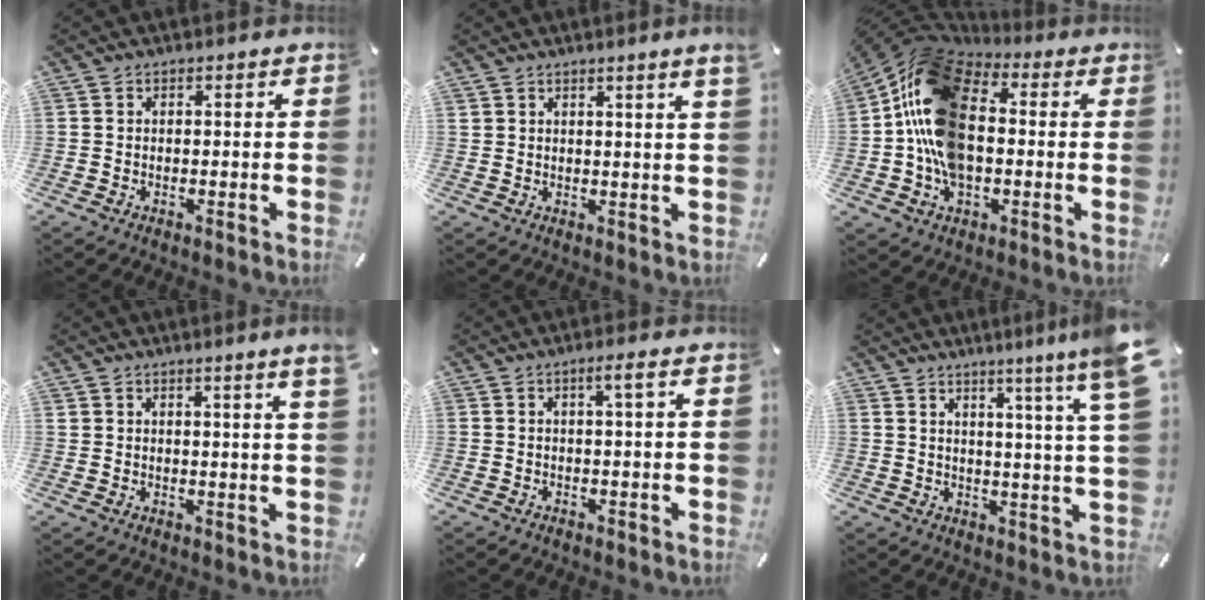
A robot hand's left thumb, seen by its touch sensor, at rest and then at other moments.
{"total": 2.5, "force": [1.8, -0.2, 1.8], "torque": [-0.028, -0.007, 0.031]}
{"total": 19.3, "force": [-0.1, 13.6, 13.7], "torque": [-0.292, 0.015, -0.004]}
{"total": 3.2, "force": [2.2, -0.3, 2.2], "torque": [-0.038, -0.010, 0.038]}
{"total": 3.1, "force": [0.7, 0.1, 3.1], "torque": [-0.058, -0.001, 0.009]}
{"total": 9.6, "force": [5.9, -0.8, 7.5], "torque": [-0.117, -0.043, 0.090]}